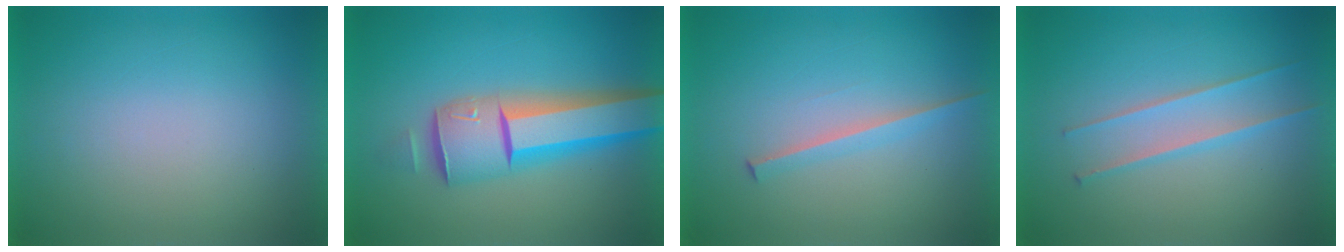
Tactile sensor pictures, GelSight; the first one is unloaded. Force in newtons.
{"total": 7.4}
{"total": 1.8}
{"total": 2.3}